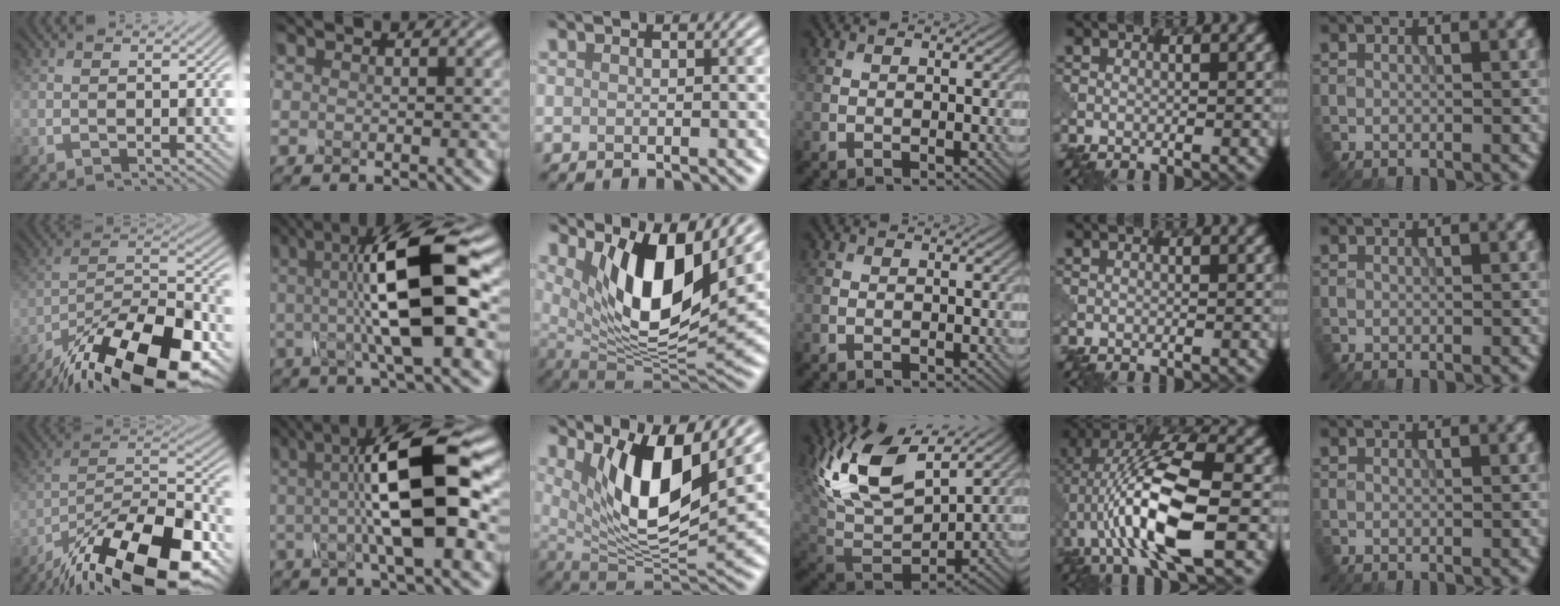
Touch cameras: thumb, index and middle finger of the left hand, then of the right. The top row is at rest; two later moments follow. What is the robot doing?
{"motion": "disassemble", "object": "glue stick"}